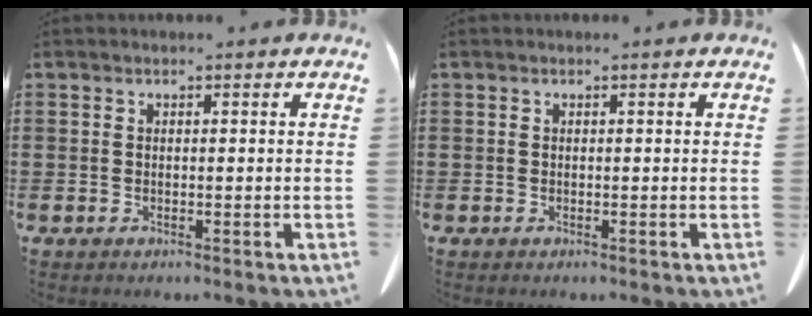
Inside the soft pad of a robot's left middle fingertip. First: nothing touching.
{"total": 0.0}